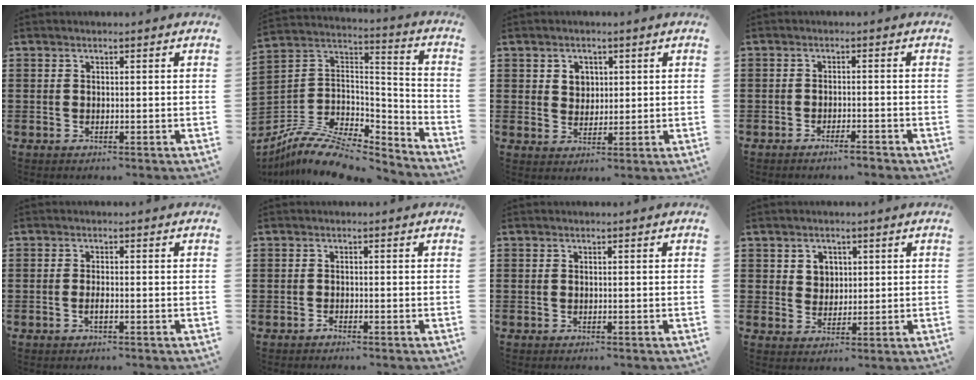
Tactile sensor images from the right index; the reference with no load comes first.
{"total": 10.9, "force": [-8.5, 4.5, 5.2], "torque": [-0.105, 0.018, -0.162]}
{"total": 2.9, "force": [1.3, 2.5, 0.7], "torque": [-0.025, 0.011, 0.022]}
{"total": 1.9, "force": [-1.7, 0.1, 1.0], "torque": [-0.017, 0.002, -0.032]}
{"total": 1.2, "force": [-0.5, 0.2, 1.1], "torque": [-0.020, -0.002, -0.008]}
{"total": 0.7, "force": [-0.7, 0.2, 0.0], "torque": [-0.001, 0.003, -0.016]}
{"total": 0.0}
{"total": 2.9, "force": [1.4, 2.5, 0.6], "torque": [-0.023, 0.011, 0.024]}